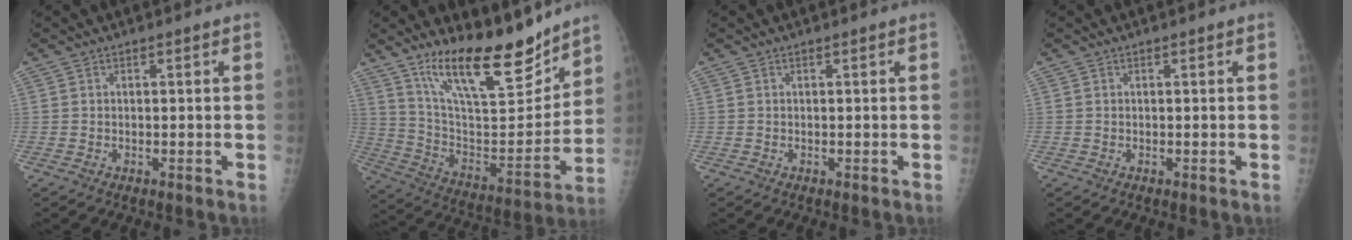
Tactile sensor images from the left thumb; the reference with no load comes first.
{"total": 21.1, "force": [15.8, 6.2, 12.5], "torque": [-0.167, -0.094, 0.276]}
{"total": 0.0}
{"total": 0.0}